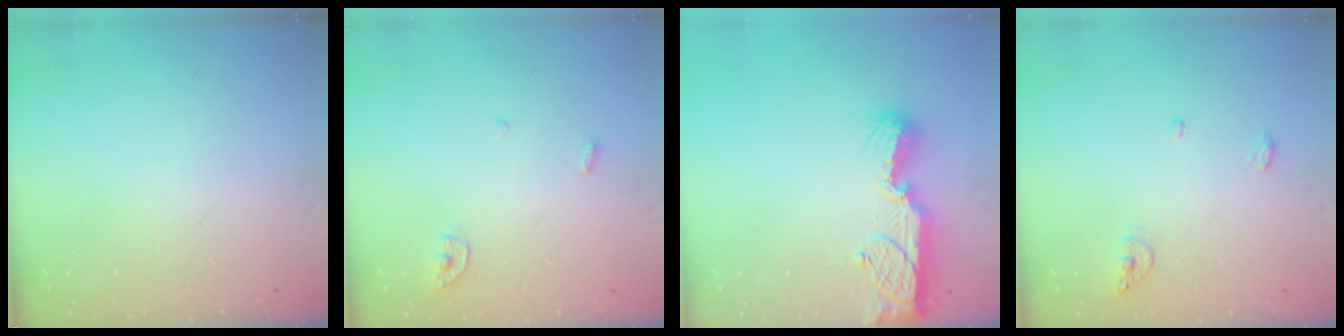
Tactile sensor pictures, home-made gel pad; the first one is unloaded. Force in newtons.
{"total": 3.8, "press": 3.8, "slide": 0.3}
{"total": 11.5, "press": 11.4, "slide": 1.2}
{"total": 5.9, "press": 5.6, "slide": 1.7}